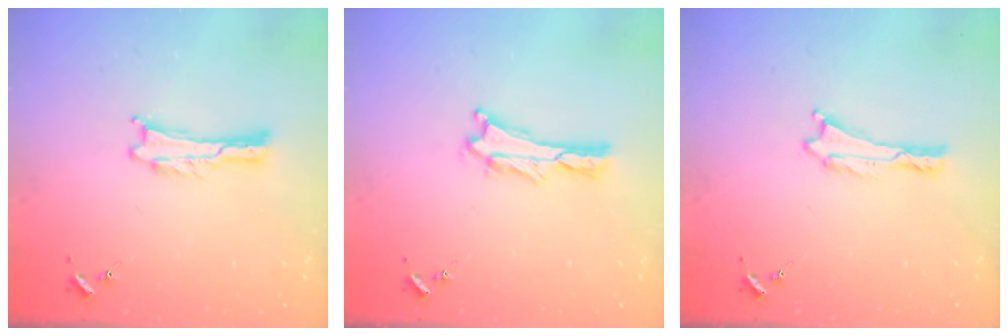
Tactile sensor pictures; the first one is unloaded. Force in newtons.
{"total": 0.9, "press": 0.9, "slide": 0.2}
{"total": 0.0}